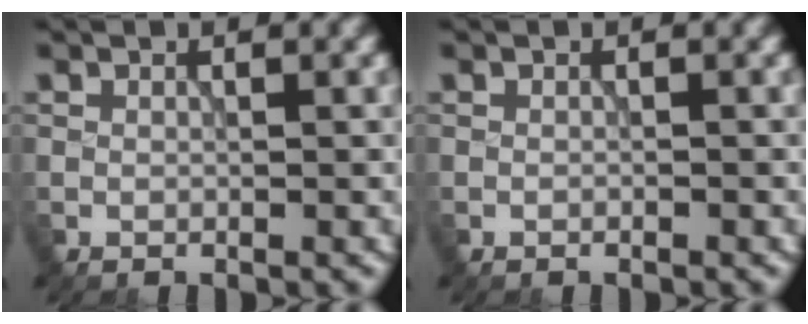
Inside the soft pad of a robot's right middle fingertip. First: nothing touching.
{"total": 0.0}